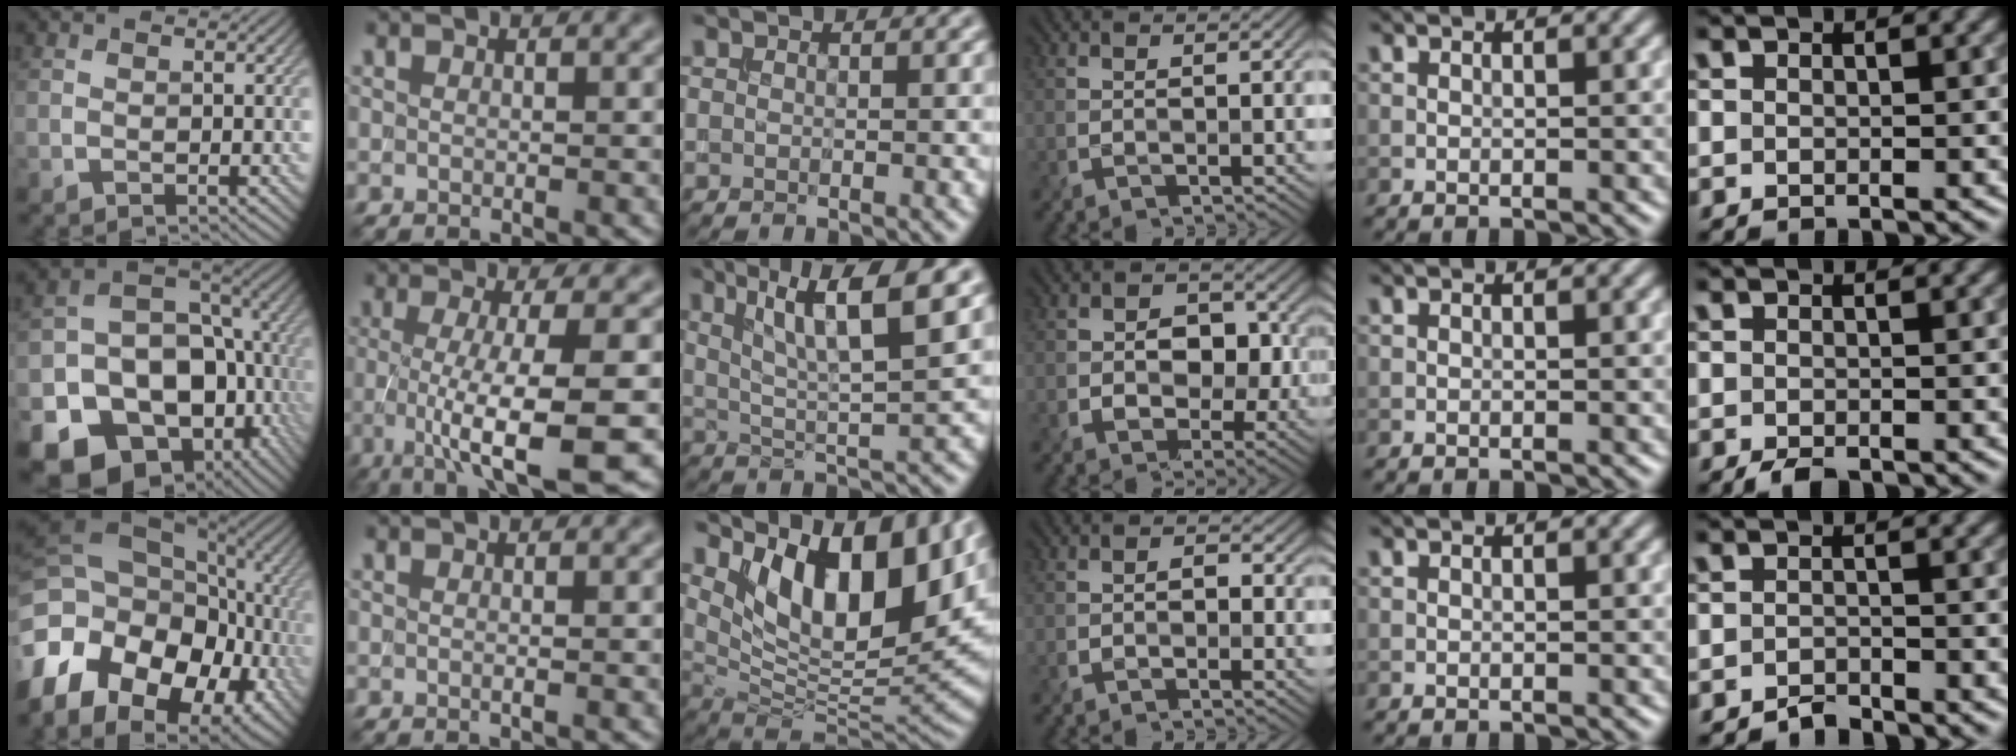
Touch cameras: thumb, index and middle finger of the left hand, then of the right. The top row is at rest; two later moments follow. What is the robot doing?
{"motion": "insert", "object": "backpack"}